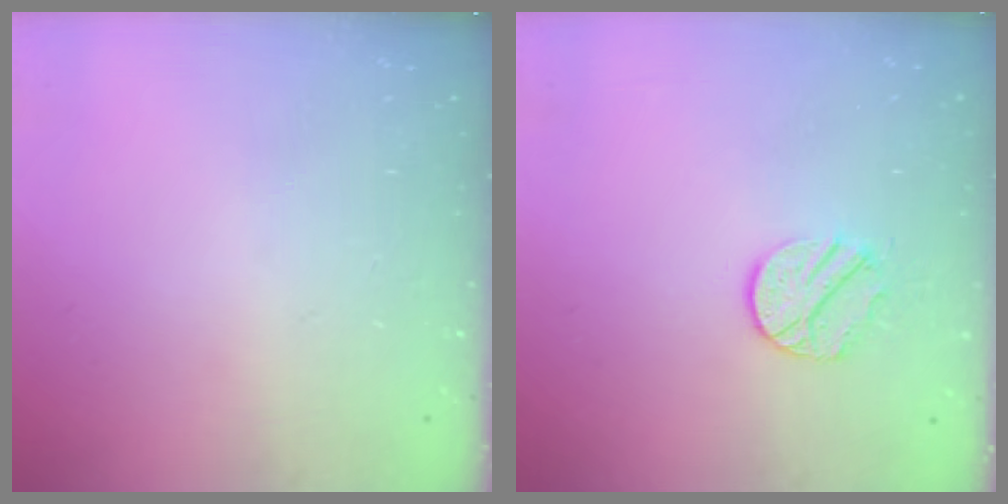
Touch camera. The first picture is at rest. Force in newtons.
{"total": 9.5, "press": 9.4, "slide": 0.8}